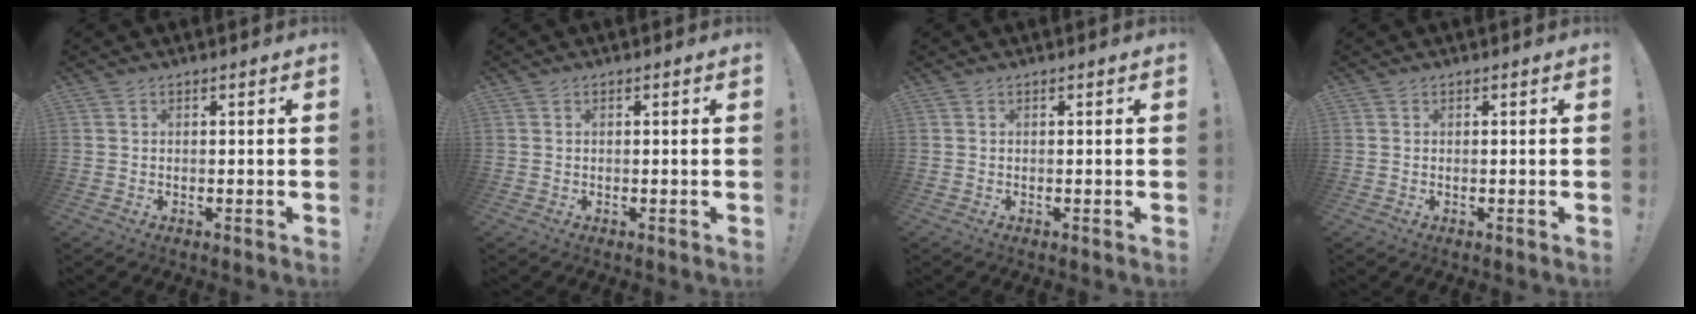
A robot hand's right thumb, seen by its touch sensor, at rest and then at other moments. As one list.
[{"total": 0.0}, {"total": 0.0}, {"total": 0.0}]